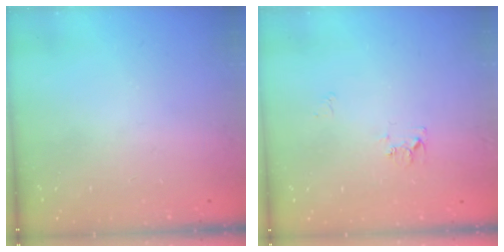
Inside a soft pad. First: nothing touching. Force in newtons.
{"total": 7.0, "press": 7.0, "slide": 0.5}